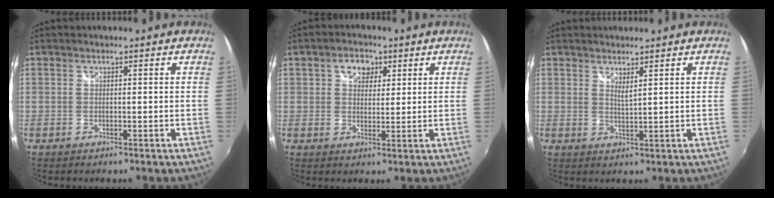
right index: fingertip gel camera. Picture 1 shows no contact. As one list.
[{"total": 4.9, "force": [2.2, 3.6, 2.5], "torque": [-0.034, 0.016, 0.037]}, {"total": 2.0, "force": [1.5, 0.2, 1.3], "torque": [-0.023, -0.004, 0.022]}]